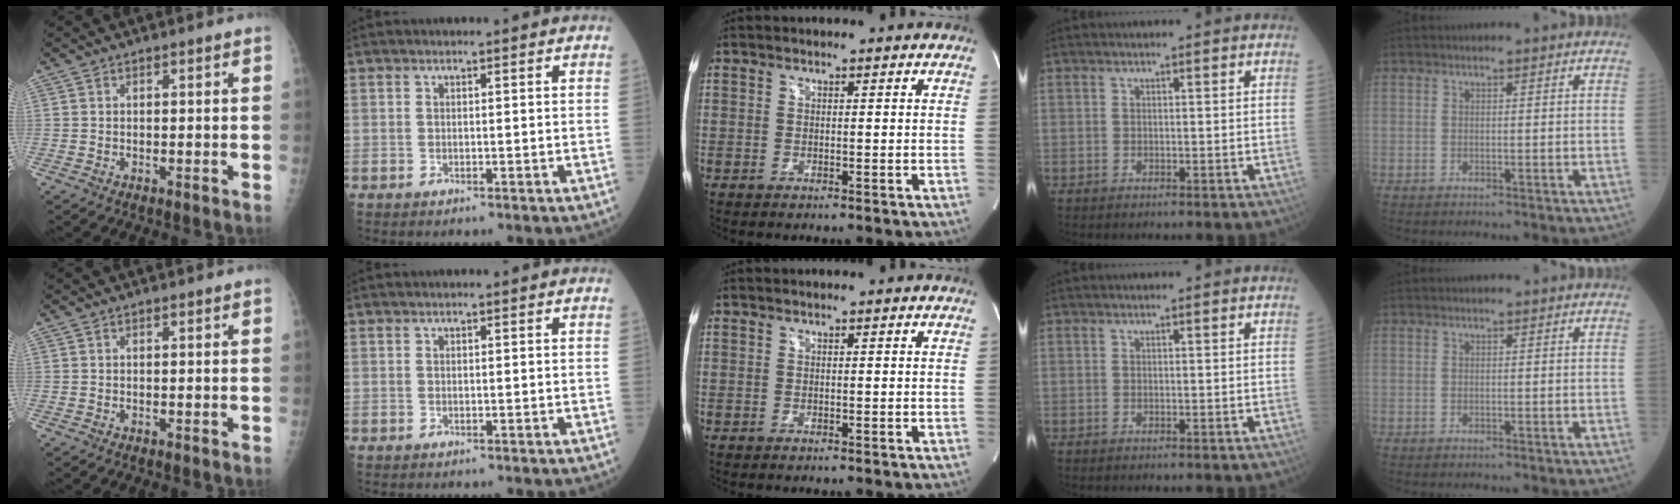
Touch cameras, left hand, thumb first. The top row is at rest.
{}